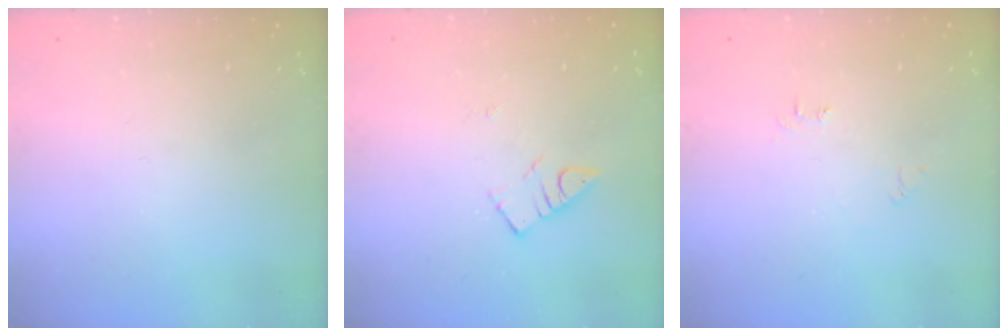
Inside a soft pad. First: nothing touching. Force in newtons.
{"total": 2.8, "press": 2.7, "slide": 0.3}
{"total": 3.9, "press": 3.8, "slide": 0.5}